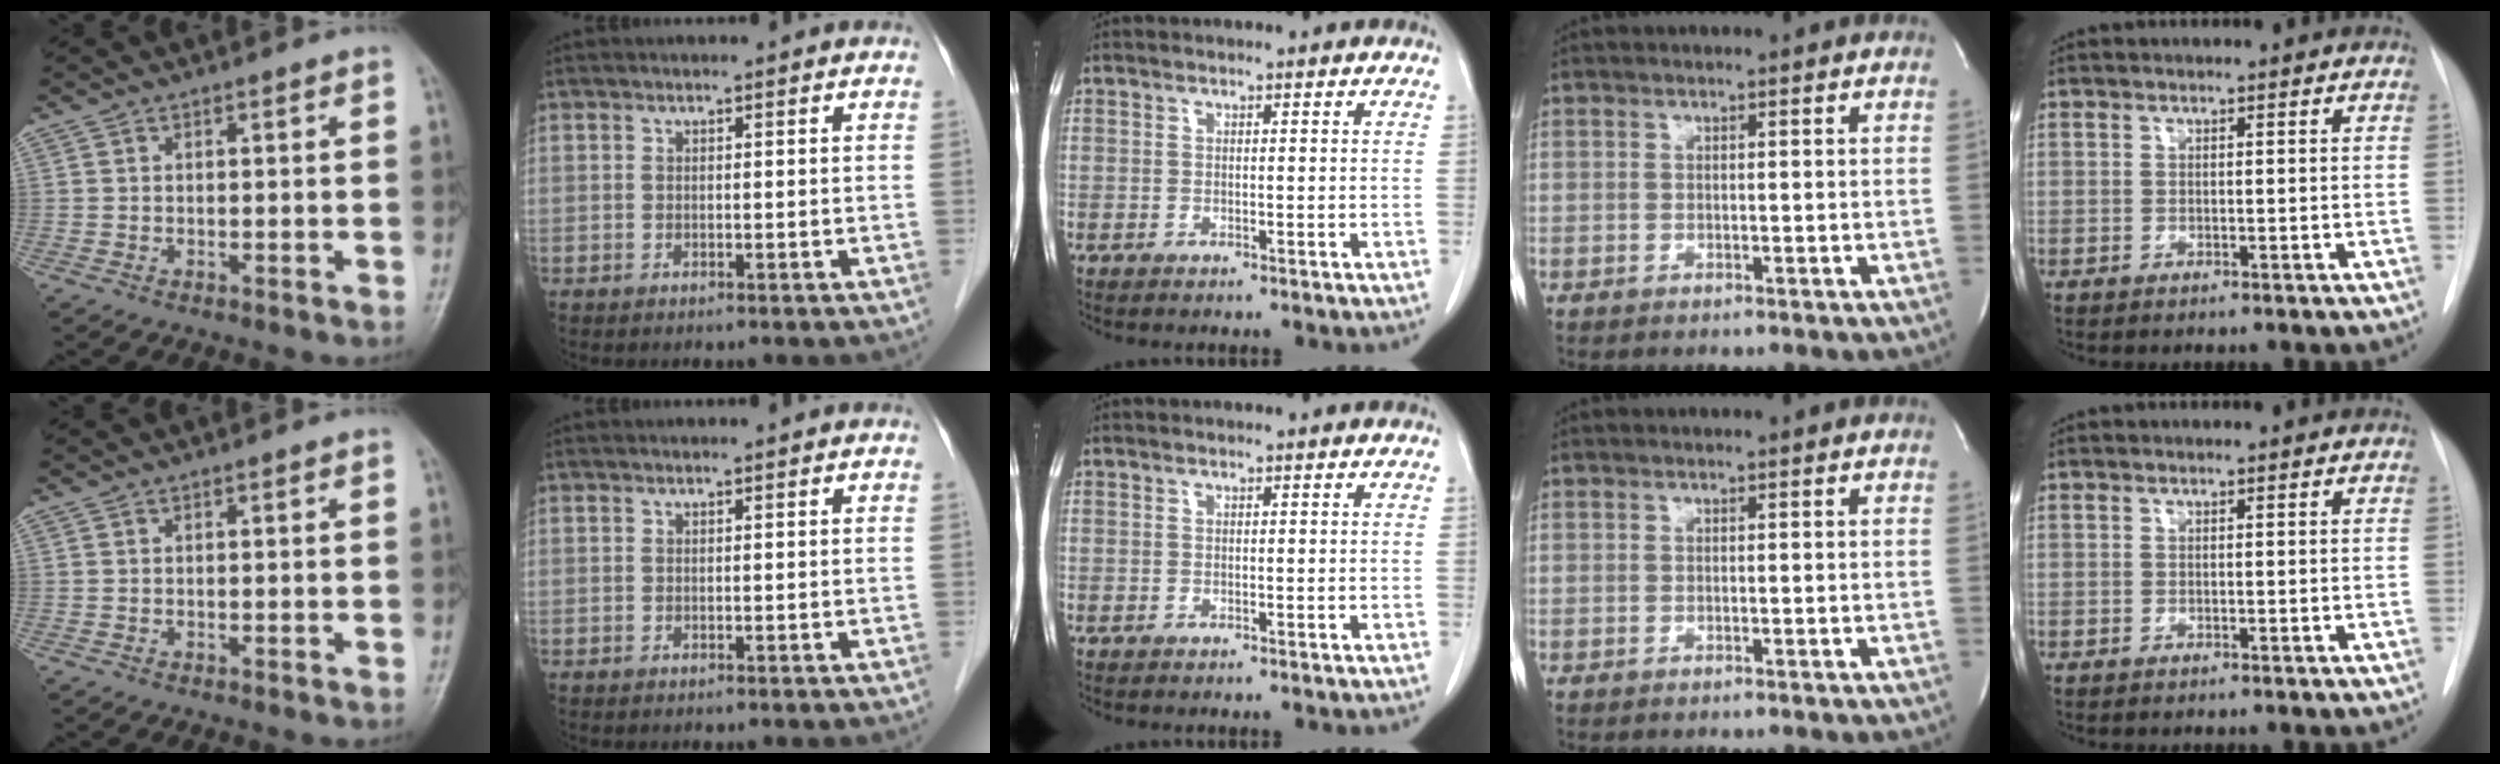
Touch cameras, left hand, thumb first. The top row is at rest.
{}